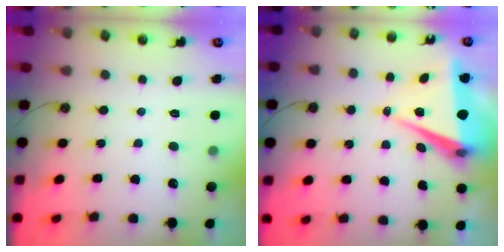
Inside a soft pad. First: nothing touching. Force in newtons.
{"total": 7.8, "press": 6.6, "slide": 4.1}